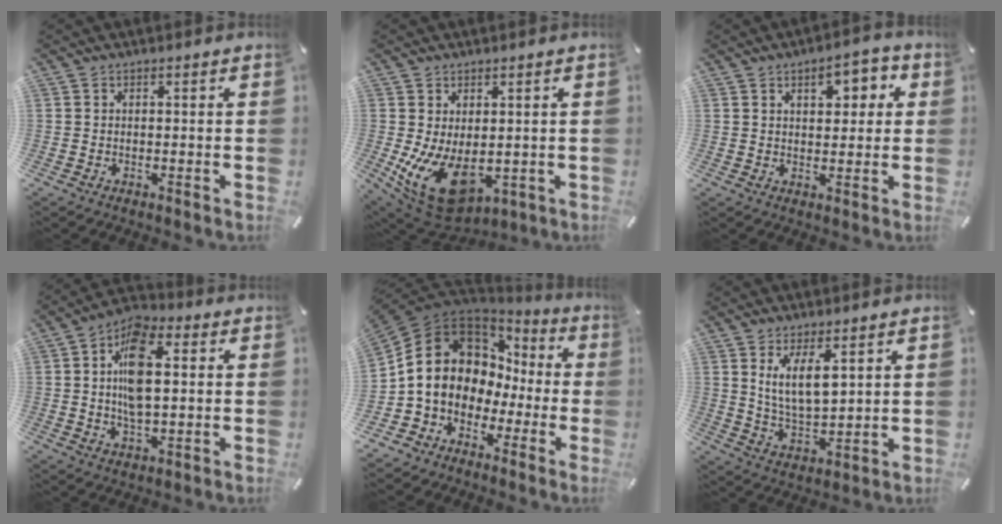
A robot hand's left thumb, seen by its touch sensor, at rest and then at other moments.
{"total": 12.2, "force": [-1.7, 7.7, 9.4], "torque": [-0.173, -0.009, -0.021]}
{"total": 6.9, "force": [2.8, 4.1, 4.8], "torque": [-0.056, -0.006, 0.039]}
{"total": 12.0, "force": [1.6, 6.5, 10.0], "torque": [-0.181, 0.001, 0.027]}
{"total": 13.3, "force": [0.5, 11.7, 6.3], "torque": [-0.142, -0.011, 0.006]}
{"total": 8.9, "force": [4.8, 3.8, 6.5], "torque": [-0.139, -0.018, 0.081]}